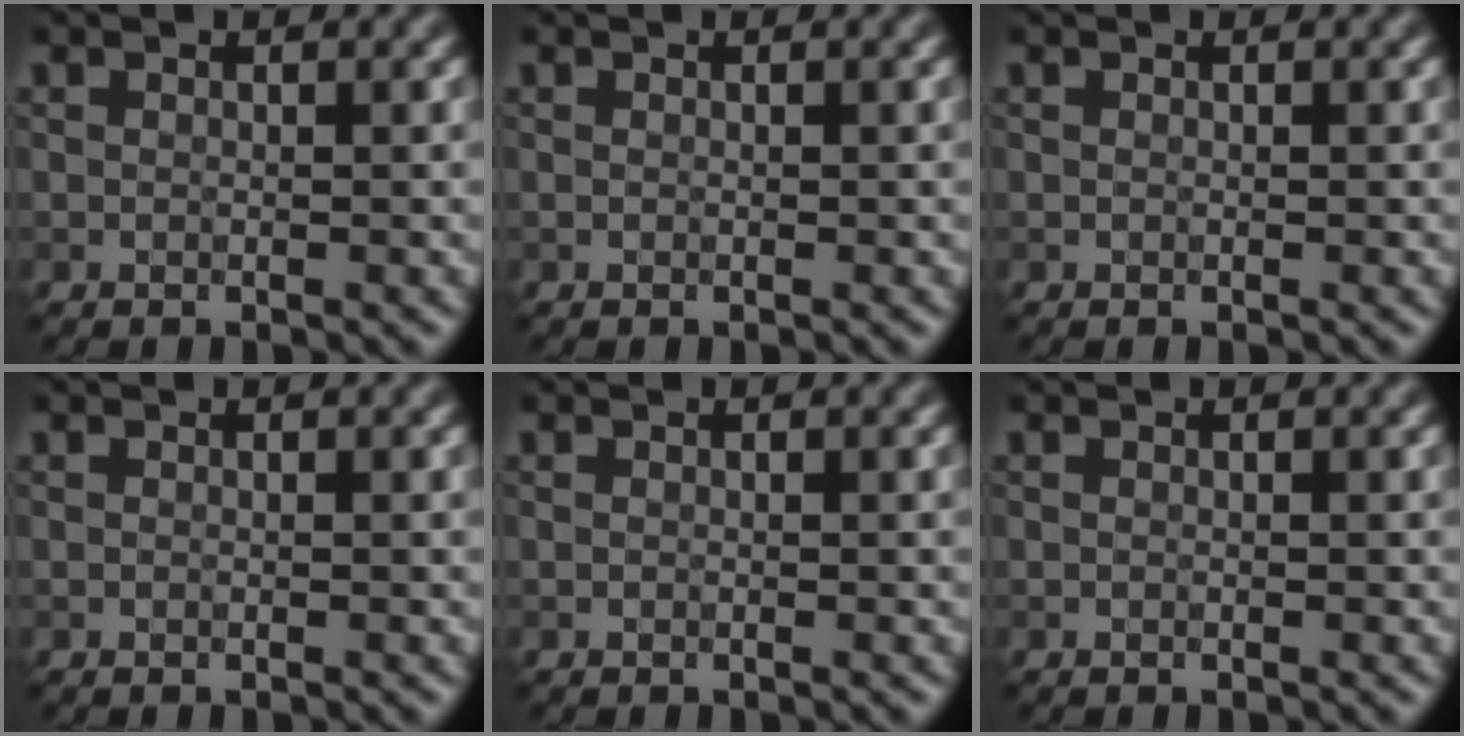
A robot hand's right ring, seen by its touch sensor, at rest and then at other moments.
{"total": 0.0}
{"total": 0.0}
{"total": 0.0}
{"total": 0.0}
{"total": 0.0}